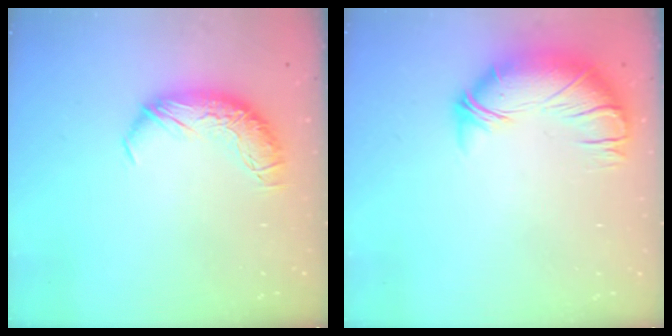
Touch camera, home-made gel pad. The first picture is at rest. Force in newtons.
{"total": 2.7, "press": 1.6, "slide": 2.2}